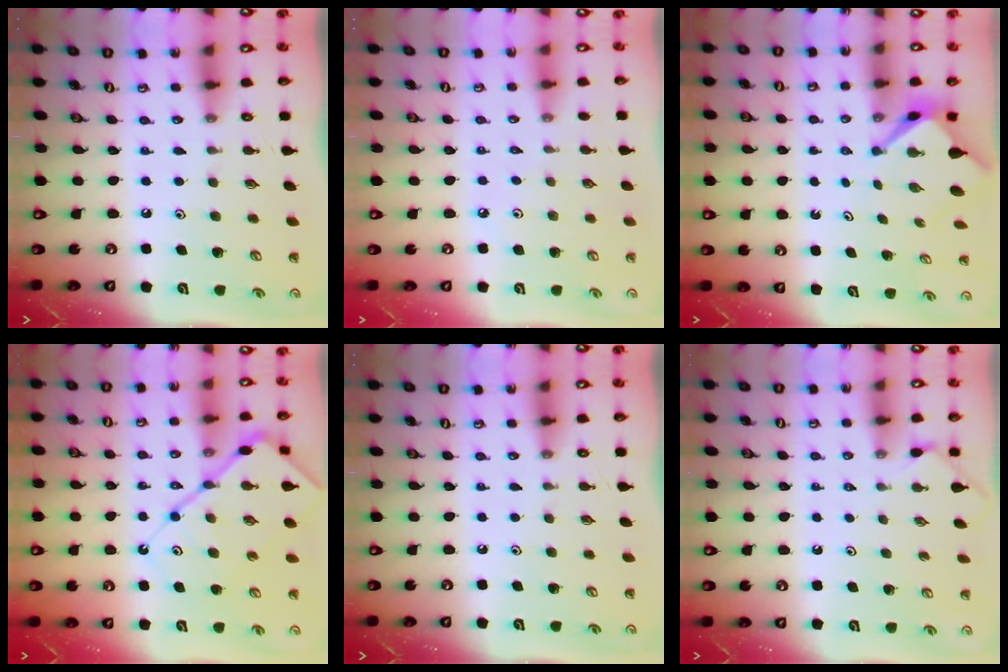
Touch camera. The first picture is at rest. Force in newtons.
{"total": 0.8, "press": 0.7, "slide": 0.3}
{"total": 3.5, "press": 3.5, "slide": 0.3}
{"total": 14.4, "press": 14.3, "slide": 1.6}
{"total": 0.0}
{"total": 2.1, "press": 2.1, "slide": 0.4}